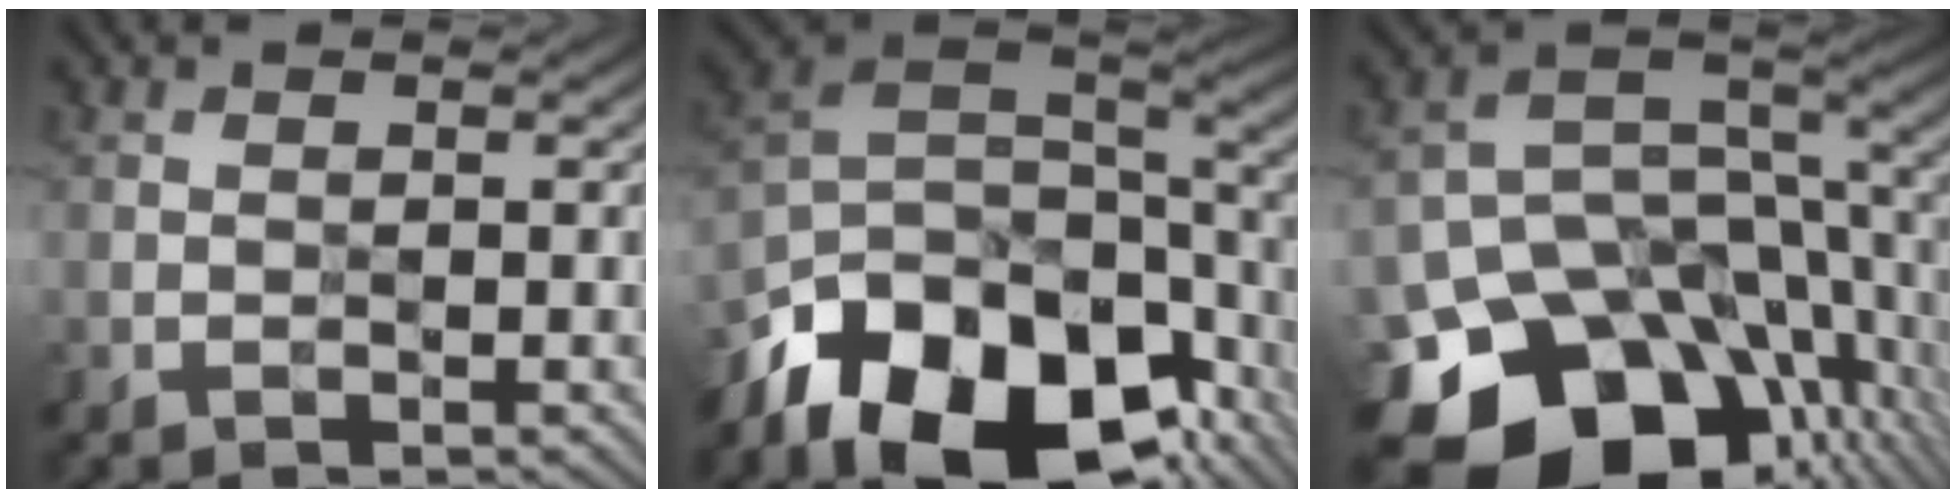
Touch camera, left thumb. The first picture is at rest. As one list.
[{"total": 17.3, "force": [-8.4, 9.1, 12.1], "torque": [-0.266, -0.032, -0.125]}, {"total": 16.2, "force": [-8.5, 10.4, 9.1], "torque": [-0.189, -0.031, -0.129]}]